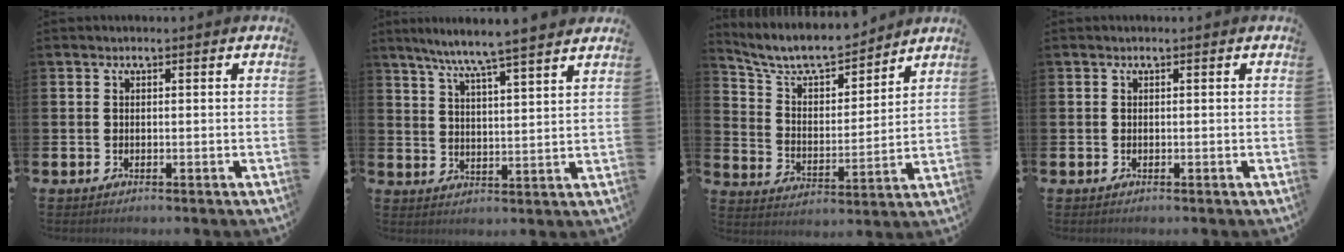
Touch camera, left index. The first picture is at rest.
{"total": 7.2, "force": [6.7, -0.7, 2.5], "torque": [-0.072, -0.037, 0.114]}
{"total": 8.0, "force": [7.4, 2.0, 2.3], "torque": [-0.079, -0.054, 0.129]}
{"total": 0.0}